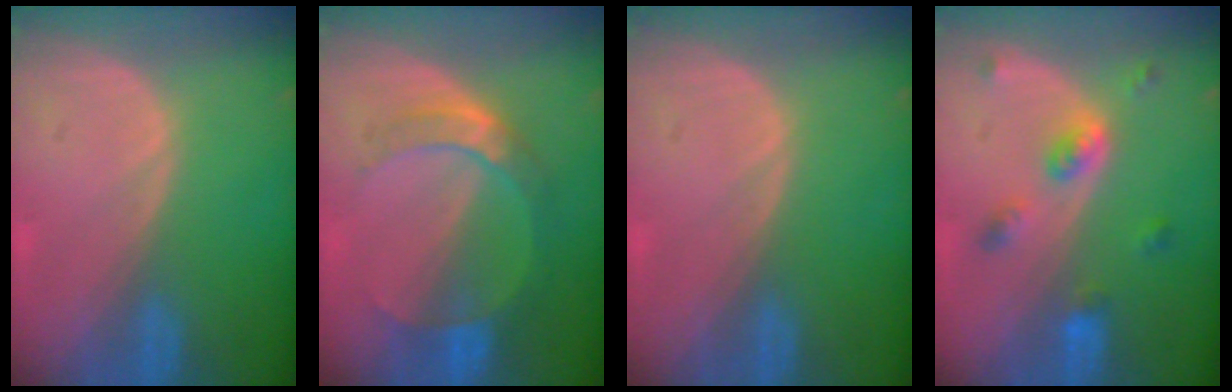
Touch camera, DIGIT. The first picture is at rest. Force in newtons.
{"total": 7.2, "press": 6.5, "slide": 3.1}
{"total": 0.0}
{"total": 5.3, "press": 4.7, "slide": 2.5}